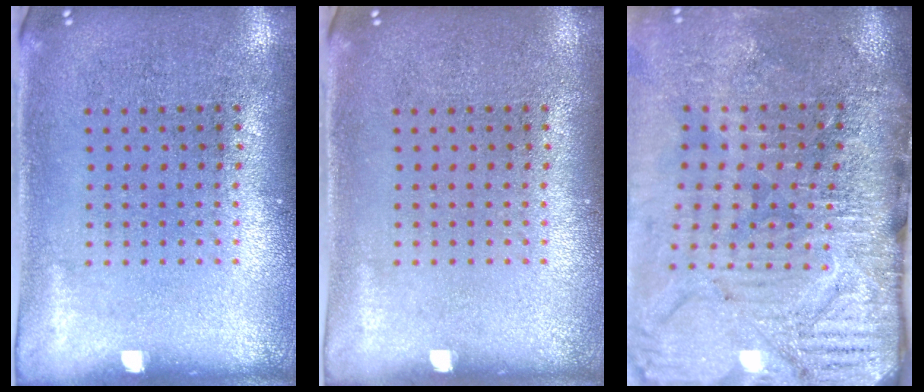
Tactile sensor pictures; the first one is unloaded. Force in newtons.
{"total": 0.0}
{"total": 4.7, "press": 4.0, "slide": 2.5}